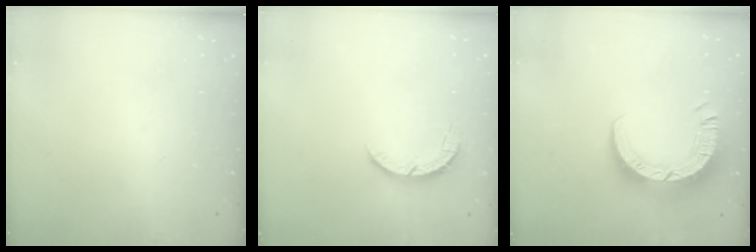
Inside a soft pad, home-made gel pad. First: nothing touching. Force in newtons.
{"total": 3.6, "press": 3.5, "slide": 0.5}
{"total": 10.6, "press": 10.5, "slide": 1.0}